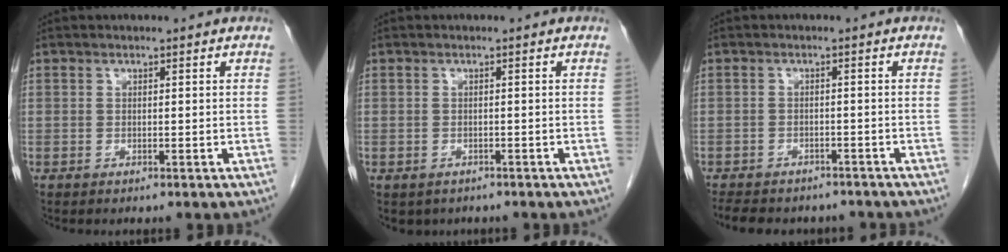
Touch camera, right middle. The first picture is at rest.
{"total": 3.0, "force": [-2.2, 2.0, 0.5], "torque": [-0.006, 0.003, -0.027]}
{"total": 11.4, "force": [-9.6, 4.7, 3.9], "torque": [-0.084, 0.002, -0.120]}